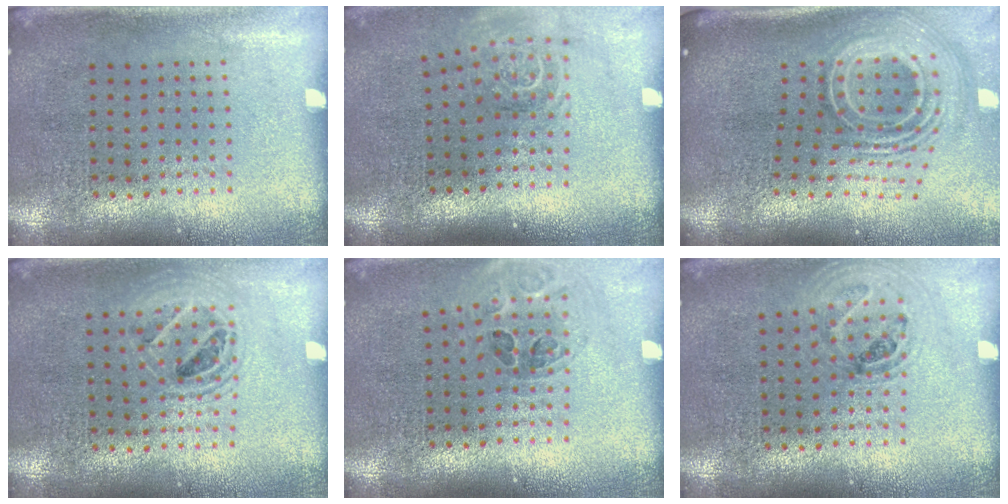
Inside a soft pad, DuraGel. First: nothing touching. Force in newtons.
{"total": 1.7, "press": 1.1, "slide": 1.3}
{"total": 3.2, "press": 2.0, "slide": 2.5}
{"total": 1.4, "press": 1.3, "slide": 0.6}
{"total": 0.9, "press": 0.9, "slide": 0.2}
{"total": 0.9, "press": 0.9, "slide": 0.2}